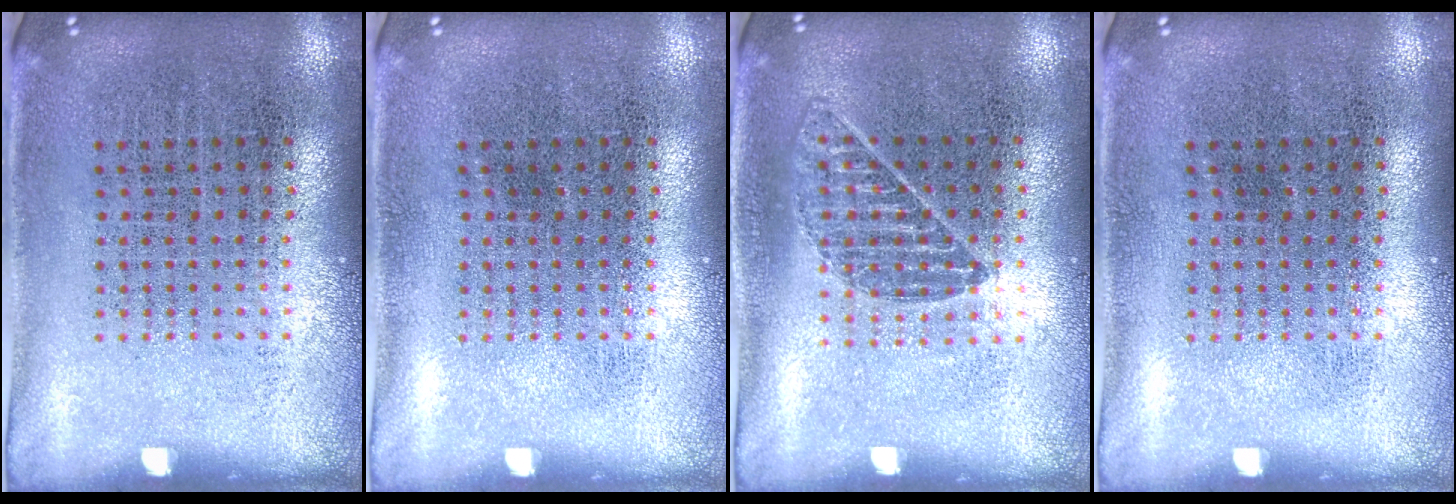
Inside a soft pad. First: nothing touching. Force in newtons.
{"total": 0.0}
{"total": 0.9, "press": 0.8, "slide": 0.3}
{"total": 0.0}